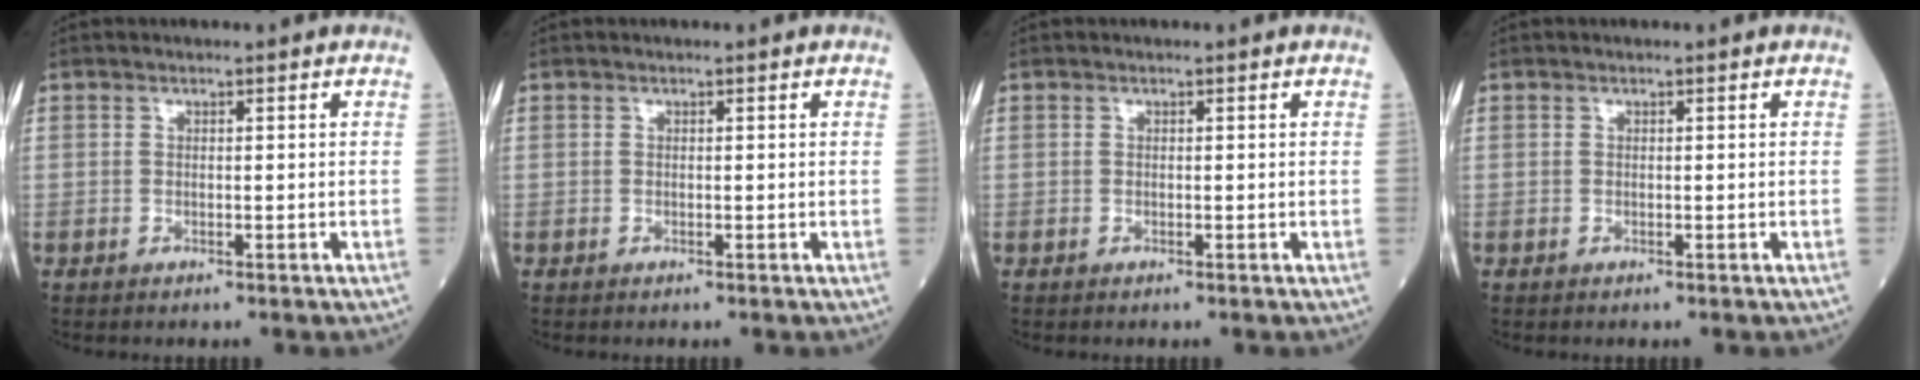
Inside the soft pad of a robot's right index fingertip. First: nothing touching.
{"total": 0.0}
{"total": 0.0}
{"total": 0.0}